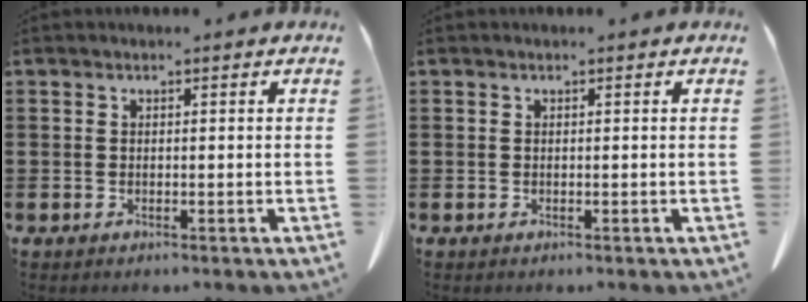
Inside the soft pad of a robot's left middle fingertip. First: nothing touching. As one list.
[{"total": 0.0}]